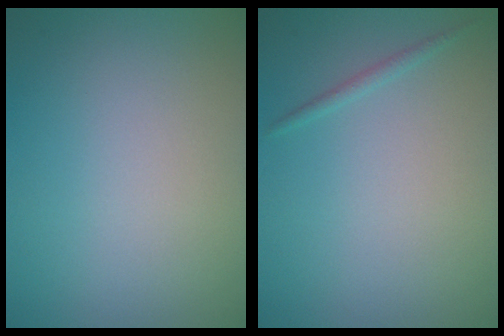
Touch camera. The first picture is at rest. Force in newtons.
{"total": 0.7, "press": 0.7, "slide": 0.0}